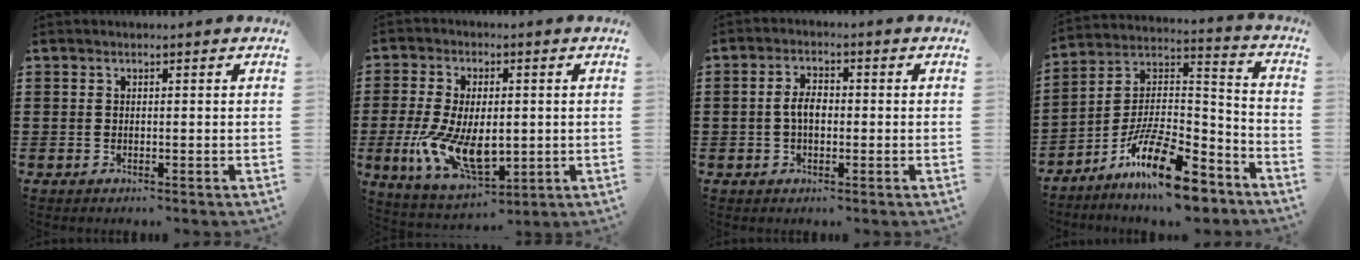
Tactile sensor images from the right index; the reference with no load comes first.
{"total": 11.4, "force": [-1.4, 6.0, 9.6], "torque": [-0.205, -0.002, -0.019]}
{"total": 3.5, "force": [-0.3, 1.9, 2.9], "torque": [-0.061, 0.003, -0.009]}
{"total": 15.2, "force": [-10.7, 3.8, 10.1], "torque": [-0.180, 0.036, -0.191]}